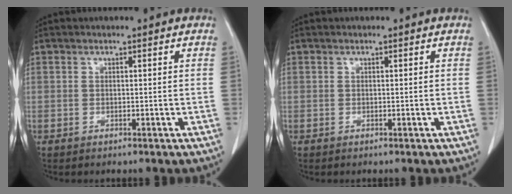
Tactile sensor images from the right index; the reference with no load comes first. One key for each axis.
{"total": 0.0}